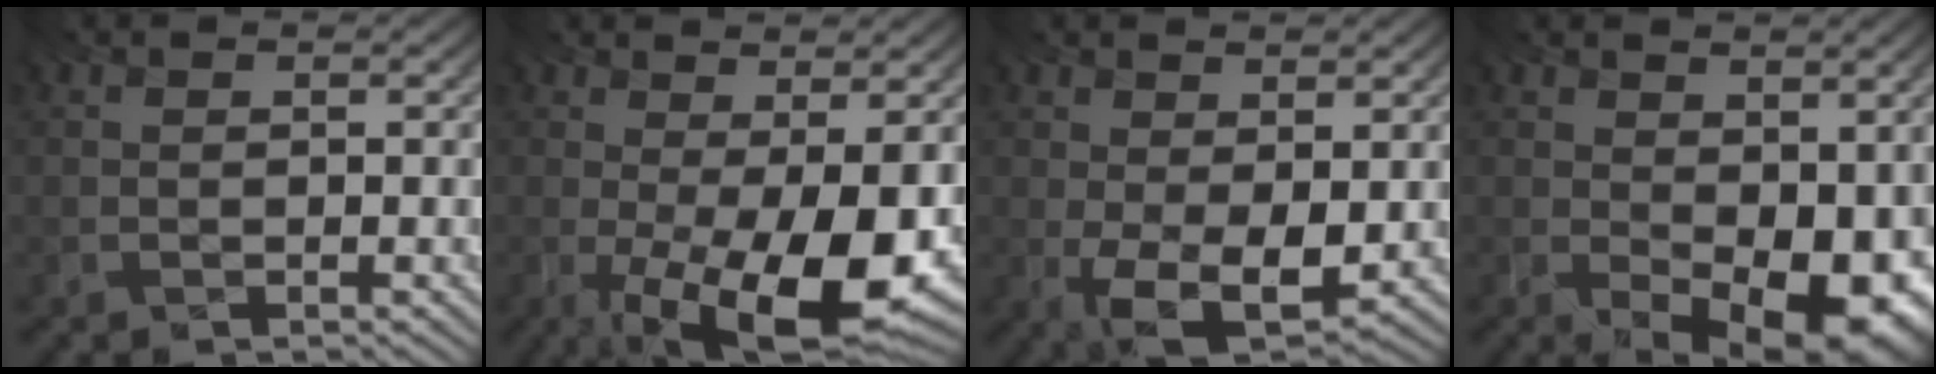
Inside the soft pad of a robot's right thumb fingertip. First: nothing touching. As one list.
[{"total": 13.4, "force": [-3.1, 4.6, 12.2], "torque": [-0.181, -0.008, -0.042]}, {"total": 7.3, "force": [-0.9, 3.7, 6.2], "torque": [-0.121, -0.012, -0.018]}, {"total": 11.3, "force": [-0.9, 6.3, 9.3], "torque": [-0.115, -0.024, 0.015]}]